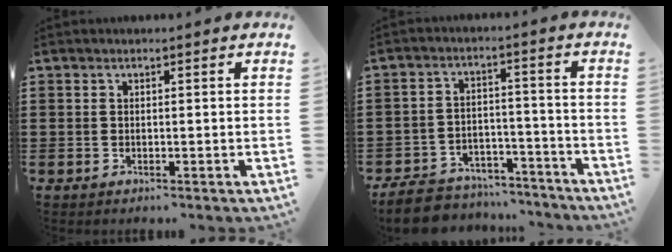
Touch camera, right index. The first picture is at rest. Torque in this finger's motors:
{"motor_torque": [0.05, 0.46, -0.56, -0.21]}